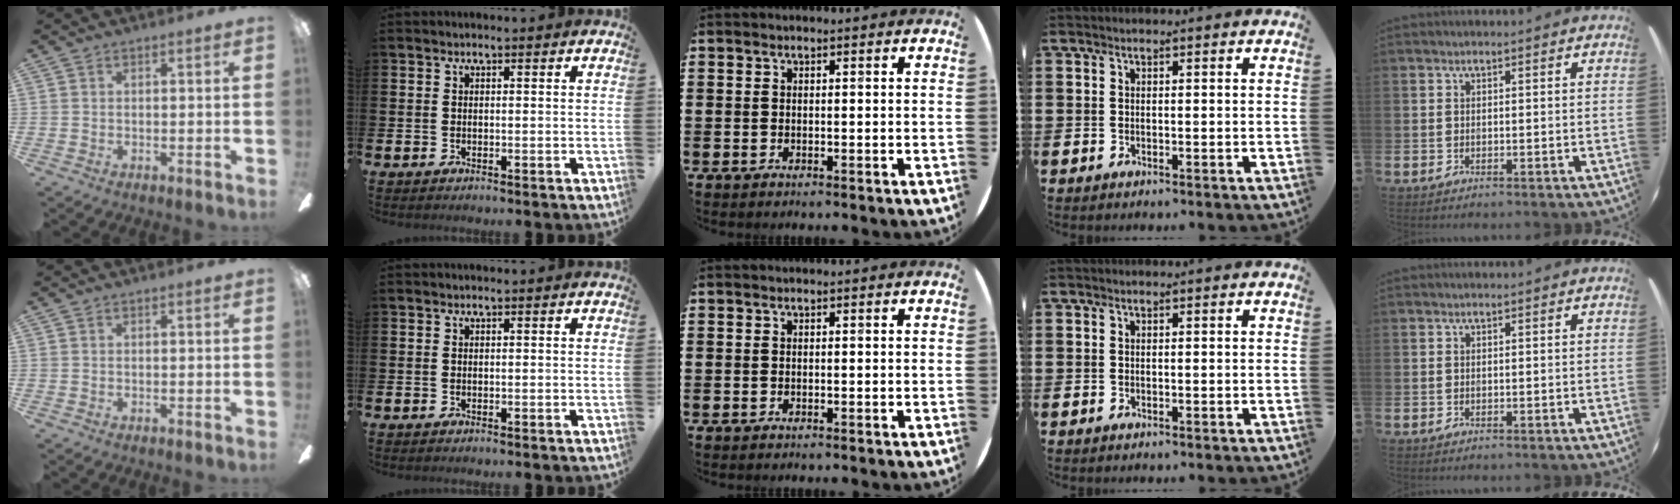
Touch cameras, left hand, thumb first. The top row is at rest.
{}